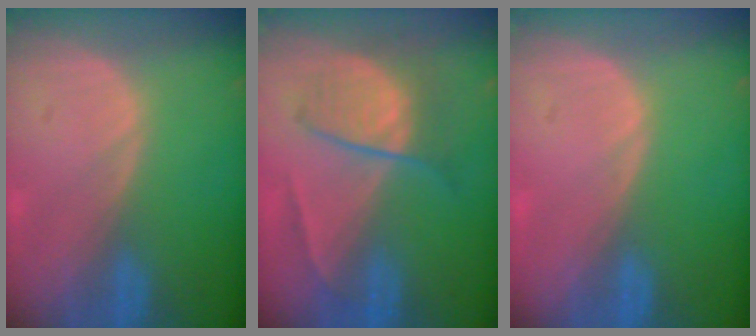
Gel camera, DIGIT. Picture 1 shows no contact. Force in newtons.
{"total": 6.5, "press": 6.2, "slide": 1.9}
{"total": 0.0}